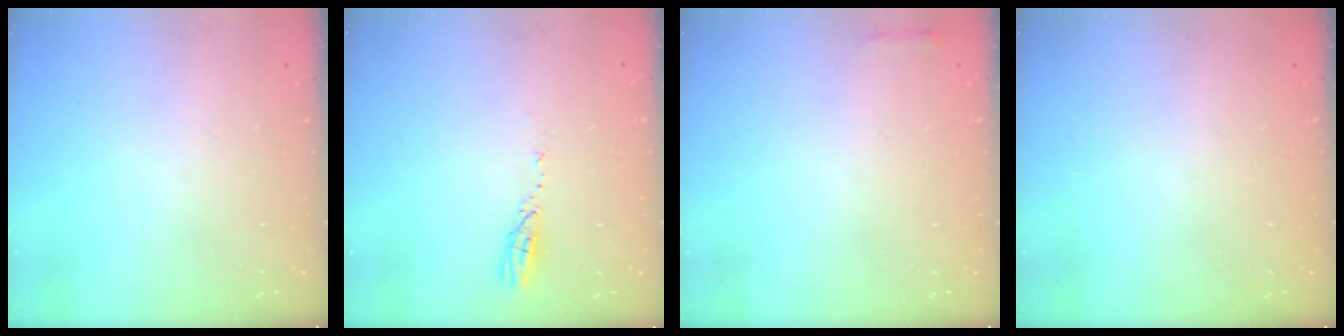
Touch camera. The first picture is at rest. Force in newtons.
{"total": 3.5, "press": 3.4, "slide": 0.3}
{"total": 2.3, "press": 2.3, "slide": 0.5}
{"total": 0.0}